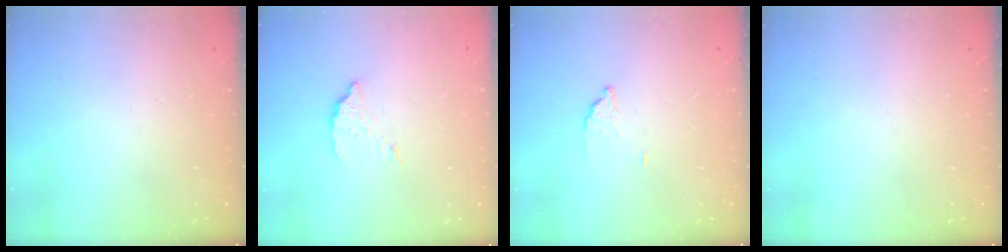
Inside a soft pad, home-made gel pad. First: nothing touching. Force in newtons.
{"total": 2.8, "press": 2.8, "slide": 0.2}
{"total": 1.8, "press": 1.8, "slide": 0.1}
{"total": 0.0}